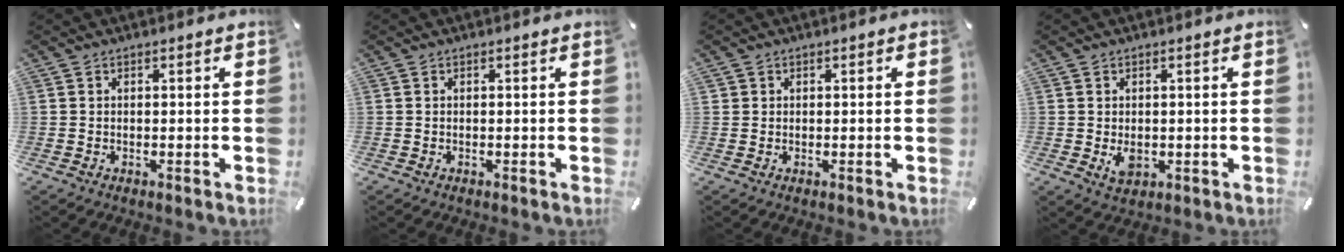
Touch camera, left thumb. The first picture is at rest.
{"total": 0.0}
{"total": 0.9, "force": [0.1, 0.9, 0.0], "torque": [0.001, 0.006, 0.000]}
{"total": 3.2, "force": [-0.3, 2.3, 2.3], "torque": [-0.045, -0.006, -0.007]}